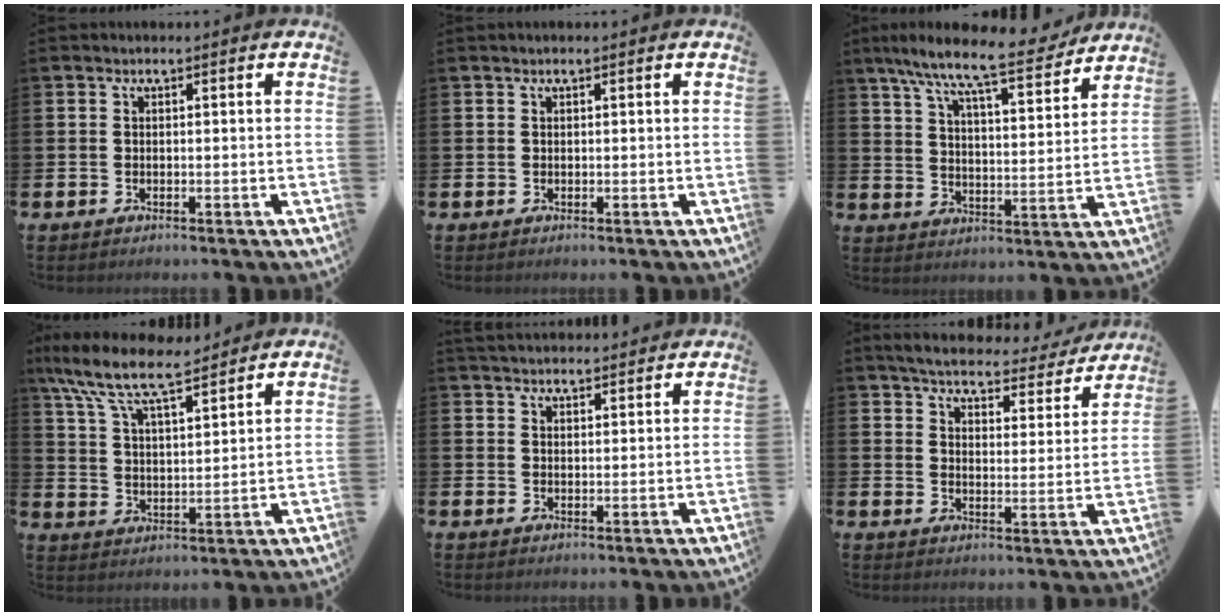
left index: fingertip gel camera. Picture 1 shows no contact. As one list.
[{"total": 0.0}, {"total": 10.2, "force": [9.0, 1.2, 4.8], "torque": [-0.114, -0.058, 0.149]}, {"total": 9.7, "force": [8.4, 2.1, 4.4], "torque": [-0.124, -0.041, 0.149]}, {"total": 3.3, "force": [3.3, 0.4, 0.1], "torque": [-0.007, -0.017, 0.061]}, {"total": 5.0, "force": [4.7, 1.0, 1.2], "torque": [-0.045, -0.034, 0.077]}]